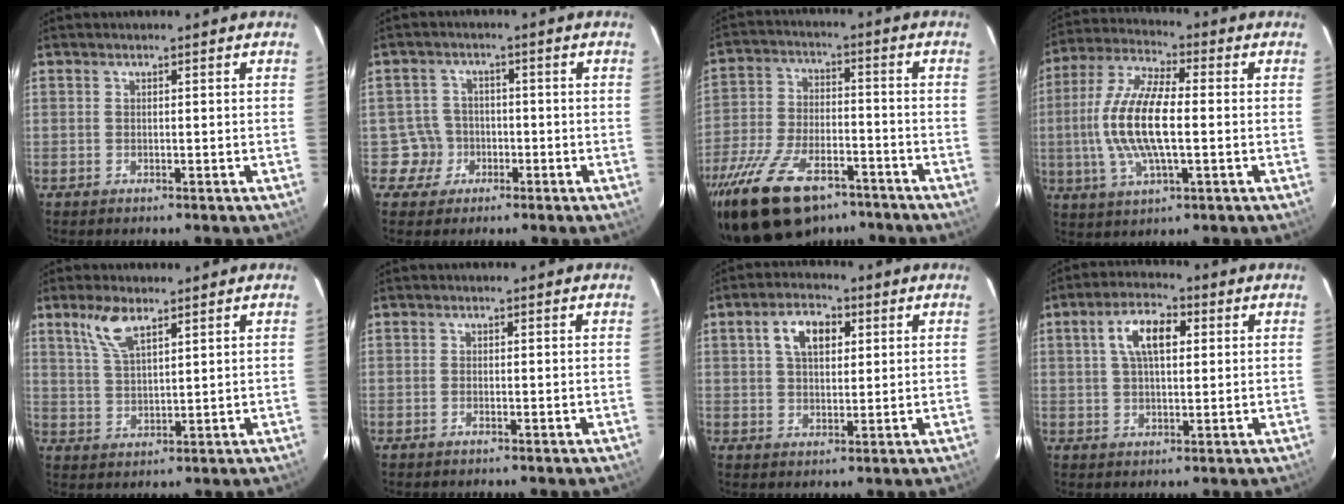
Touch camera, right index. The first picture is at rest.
{"total": 4.5, "force": [-1.7, 4.1, -0.3], "torque": [0.005, 0.020, -0.031]}
{"total": 20.1, "force": [-14.1, 9.5, 10.9], "torque": [-0.232, -0.026, -0.236]}
{"total": 14.4, "force": [-0.9, 4.8, 13.6], "torque": [-0.279, 0.004, -0.020]}
{"total": 6.4, "force": [4.2, 2.2, 4.3], "torque": [-0.088, 0.005, 0.089]}
{"total": 0.5, "force": [-0.2, 0.1, 0.4], "torque": [-0.009, 0.000, -0.006]}
{"total": 6.8, "force": [2.4, 4.0, 5.0], "torque": [-0.089, 0.020, 0.043]}
{"total": 7.7, "force": [2.2, 3.7, 6.4], "torque": [-0.117, 0.019, 0.039]}